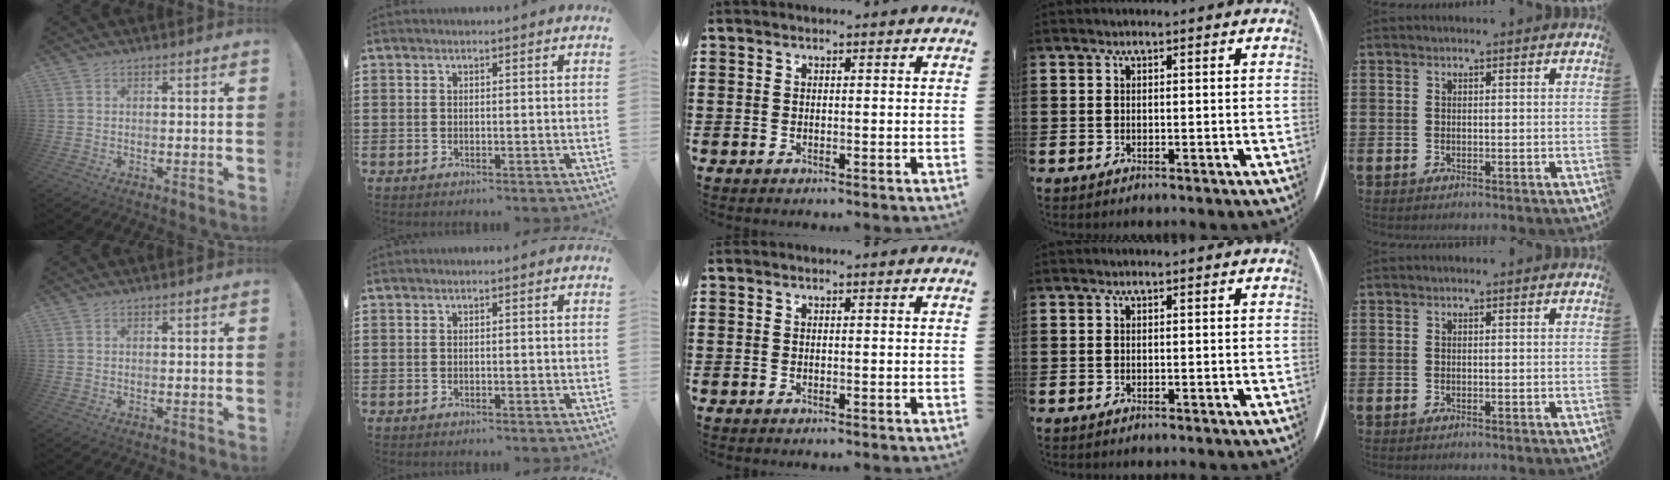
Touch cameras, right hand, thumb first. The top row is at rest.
{}